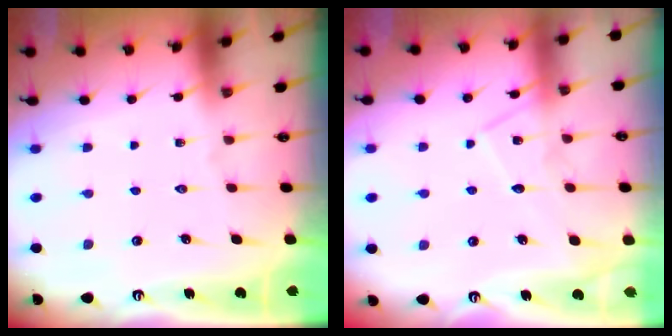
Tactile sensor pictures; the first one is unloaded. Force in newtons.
{"total": 9.6, "press": 9.5, "slide": 0.8}